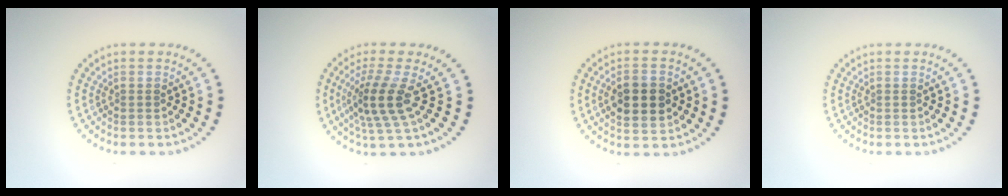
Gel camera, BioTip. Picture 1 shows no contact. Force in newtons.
{"total": 4.0, "press": 3.0, "slide": 2.7}
{"total": 4.4, "press": 4.4, "slide": 0.2}
{"total": 0.0}